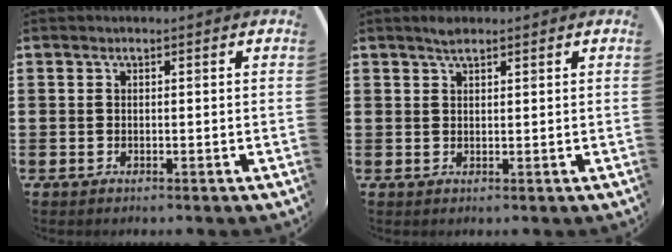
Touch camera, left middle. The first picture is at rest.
{"total": 1.6, "force": [1.4, 0.2, 0.7], "torque": [-0.015, 0.003, 0.025]}